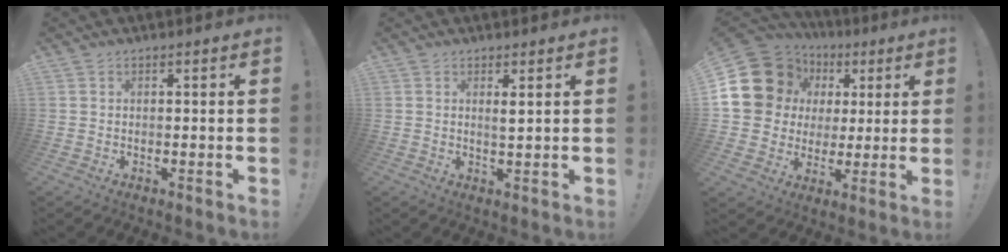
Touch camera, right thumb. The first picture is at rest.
{"total": 1.9, "force": [1.0, 0.2, 1.7], "torque": [-0.015, -0.011, 0.011]}
{"total": 18.2, "force": [6.3, 15.0, 8.1], "torque": [-0.134, -0.024, 0.144]}